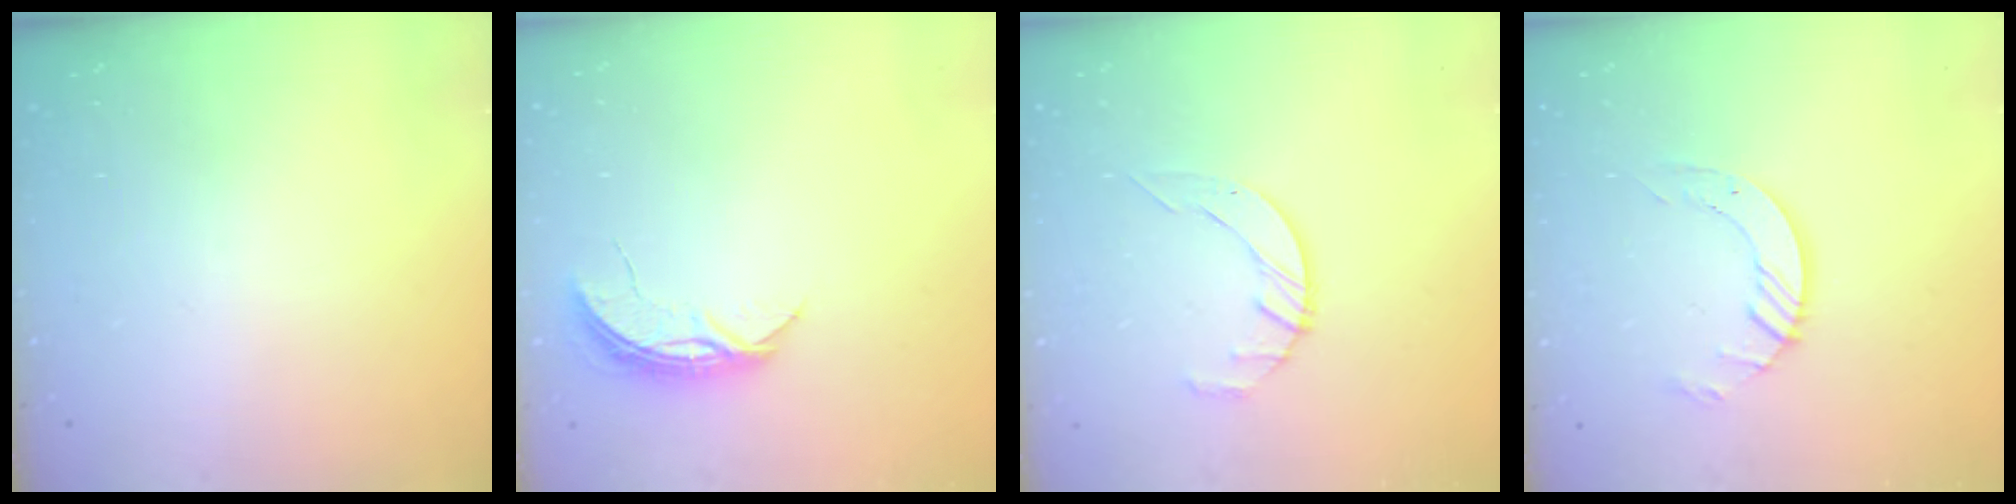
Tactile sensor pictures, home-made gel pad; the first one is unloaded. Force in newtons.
{"total": 5.9, "press": 5.8, "slide": 0.5}
{"total": 3.4, "press": 3.3, "slide": 0.5}
{"total": 7.0, "press": 7.0, "slide": 0.6}